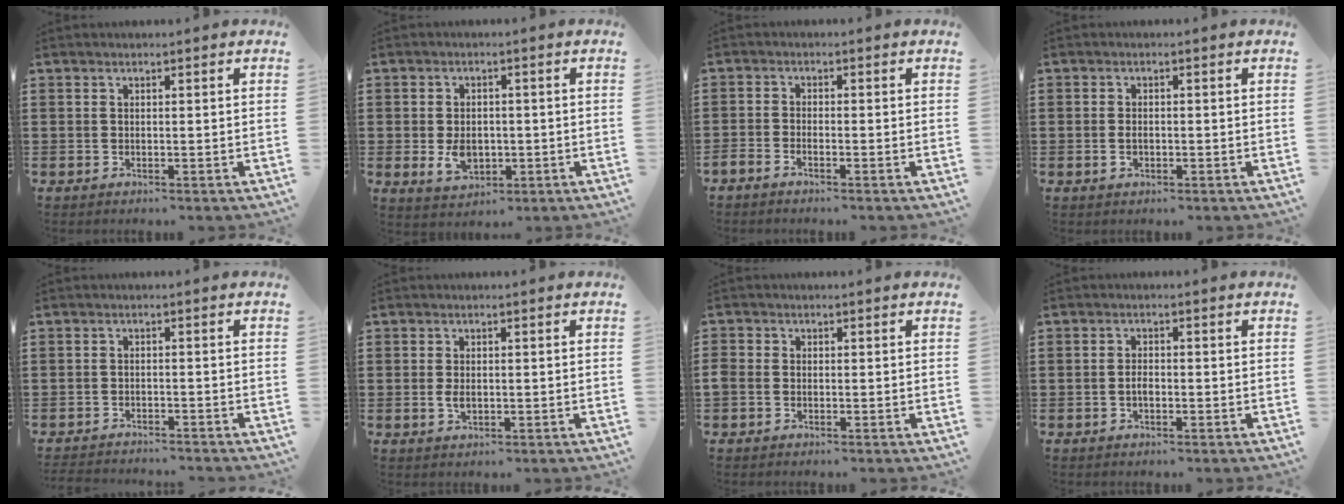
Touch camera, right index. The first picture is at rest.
{"total": 4.5, "force": [-0.8, 2.9, 3.3], "torque": [-0.063, -0.004, -0.016]}
{"total": 1.1, "force": [-1.0, 0.1, 0.2], "torque": [-0.006, 0.002, -0.020]}
{"total": 1.6, "force": [-0.4, 0.9, 1.2], "torque": [-0.024, 0.002, -0.008]}
{"total": 2.0, "force": [-2.0, 0.0, -0.1], "torque": [-0.005, -0.003, -0.044]}
{"total": 1.9, "force": [-0.2, 0.9, 1.6], "torque": [-0.033, -0.001, -0.003]}
{"total": 1.4, "force": [-0.6, 1.1, 0.6], "torque": [-0.020, 0.000, -0.016]}
{"total": 1.6, "force": [-0.5, 0.6, 1.5], "torque": [-0.030, -0.002, -0.009]}